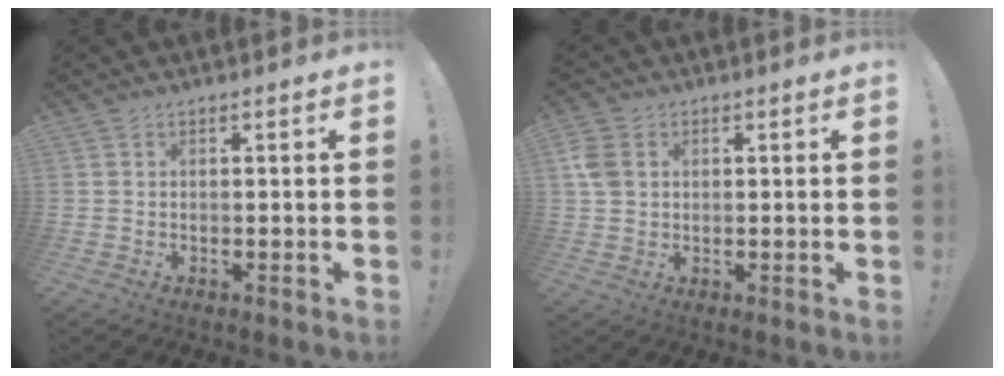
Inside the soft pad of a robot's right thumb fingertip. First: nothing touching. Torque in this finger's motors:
{"motor_torque": [0.04, 0.04, 0.00, 0.05, 0.09]}